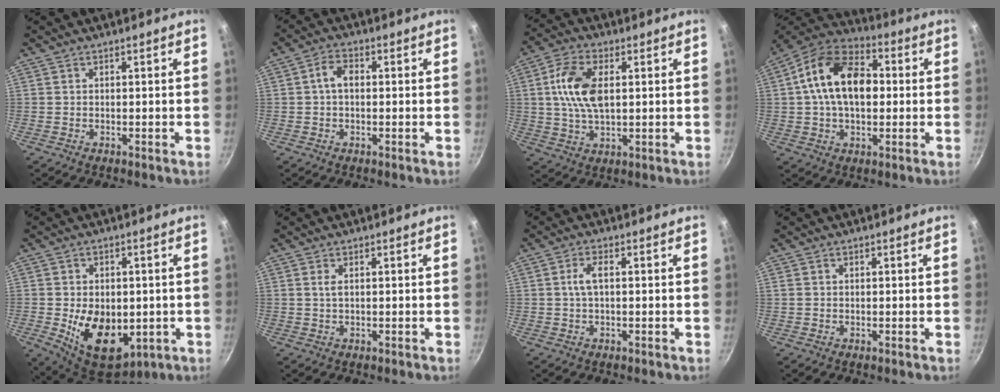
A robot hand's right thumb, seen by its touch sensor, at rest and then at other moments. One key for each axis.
{"total": 4.0, "fx": 0.2, "fy": 2.6, "fz": 3.0, "tx": -0.053, "ty": 0.016, "tz": -0.003}
{"total": 11.2, "fx": 1.9, "fy": 6.1, "fz": 9.2, "tx": -0.168, "ty": 0.010, "tz": 0.030}
{"total": 17.1, "fx": 1.7, "fy": 10.9, "fz": 13.1, "tx": -0.197, "ty": 0.027, "tz": 0.009}
{"total": 14.8, "fx": -2.4, "fy": 10.0, "fz": 10.8, "tx": -0.136, "ty": -0.014, "tz": -0.016}
{"total": 1.5, "fx": 0.4, "fy": 0.6, "fz": 1.3, "tx": -0.026, "ty": 0.001, "tz": 0.008}
{"total": 3.2, "fx": 0.3, "fy": 1.3, "fz": 2.9, "tx": -0.064, "ty": 0.009, "tz": 0.004}
{"total": 0.9, "fx": 0.2, "fy": 0.7, "fz": 0.4, "tx": -0.007, "ty": 0.003, "tz": 0.003}